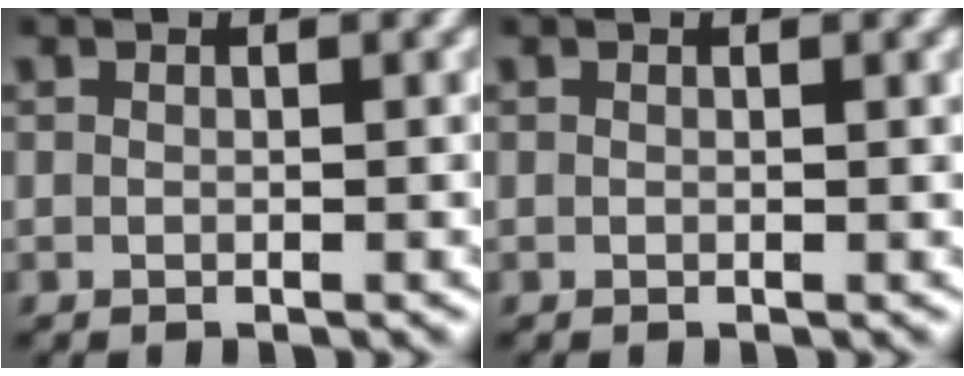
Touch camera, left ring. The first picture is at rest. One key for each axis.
{"total": 0.0}